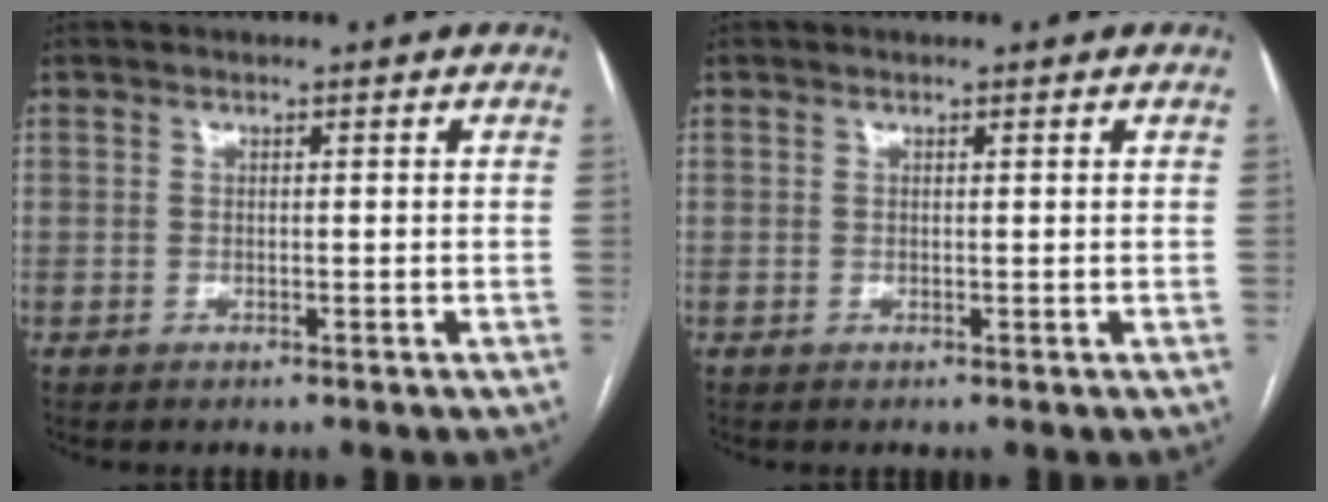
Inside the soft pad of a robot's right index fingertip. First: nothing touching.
{"total": 0.0}